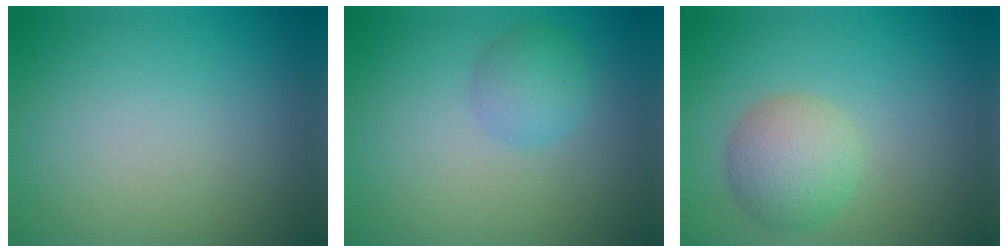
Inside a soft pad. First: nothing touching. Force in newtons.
{"total": 2.4, "press": 2.4, "slide": 0.1}
{"total": 3.9, "press": 3.8, "slide": 0.2}